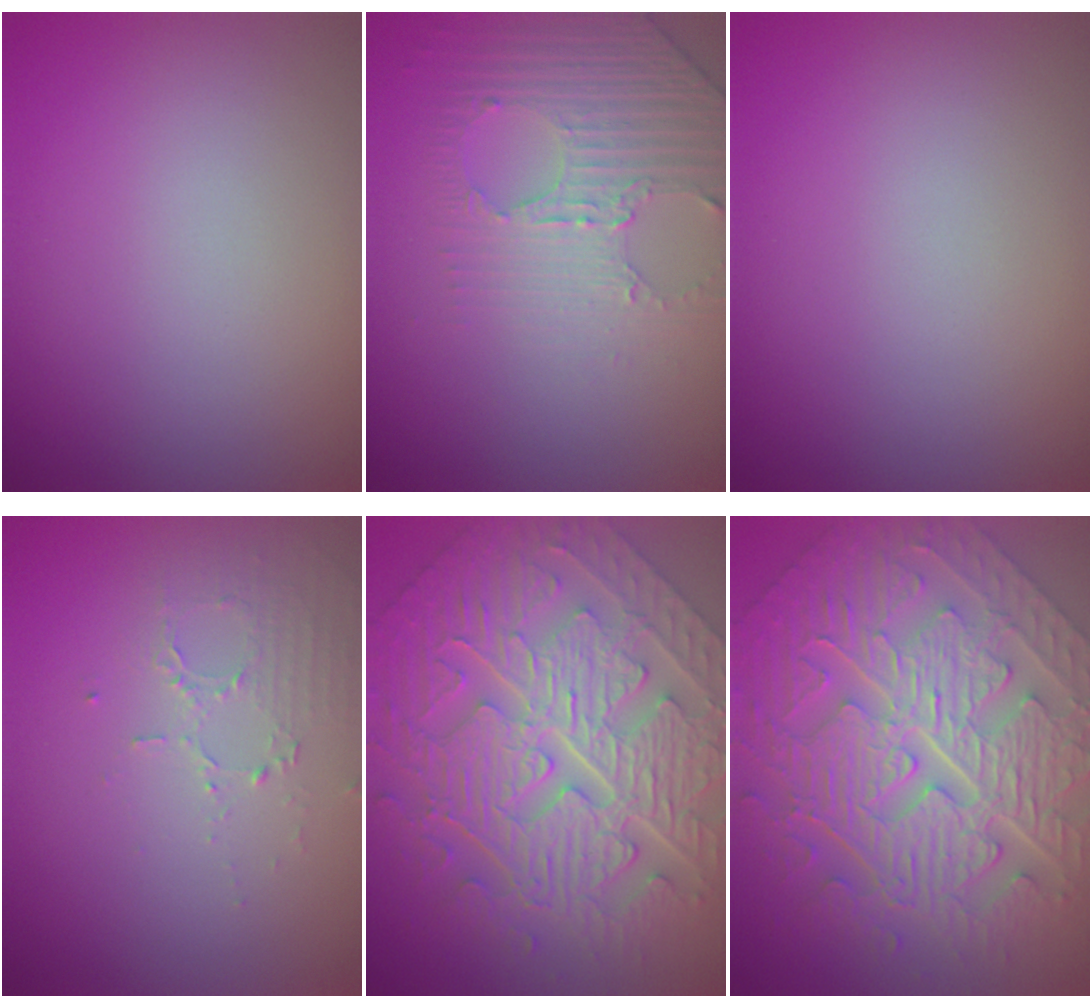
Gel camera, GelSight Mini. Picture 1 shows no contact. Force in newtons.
{"total": 4.5, "press": 3.2, "slide": 3.1}
{"total": 0.0}
{"total": 1.4, "press": 0.8, "slide": 1.2}
{"total": 11.0, "press": 7.8, "slide": 7.8}
{"total": 11.1, "press": 7.8, "slide": 7.9}